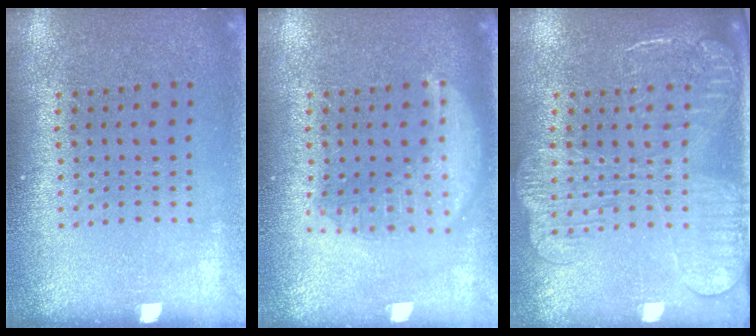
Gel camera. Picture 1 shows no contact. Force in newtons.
{"total": 1.9, "press": 1.9, "slide": 0.2}
{"total": 2.5, "press": 2.1, "slide": 1.4}